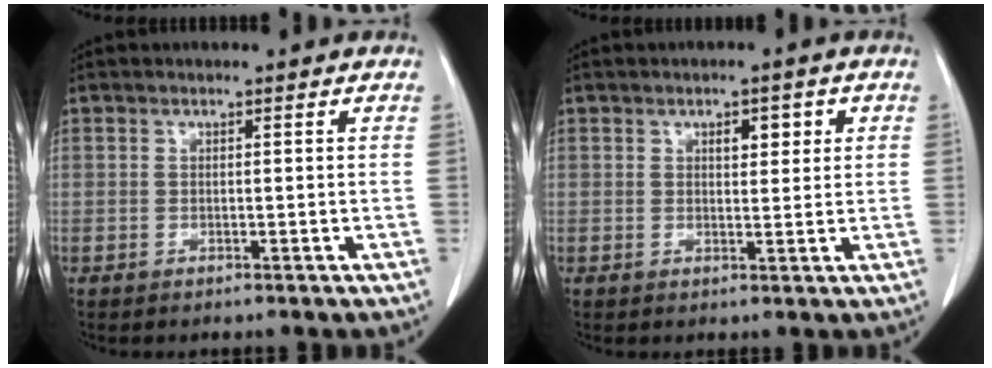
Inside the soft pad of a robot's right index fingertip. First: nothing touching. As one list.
[{"total": 3.2, "force": [1.2, 1.4, 2.6], "torque": [-0.035, 0.003, 0.017]}]